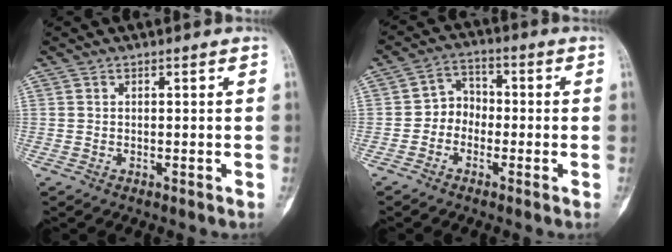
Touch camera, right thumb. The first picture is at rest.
{"total": 5.1, "force": [-1.6, 4.3, 2.2], "torque": [-0.006, 0.026, -0.045]}